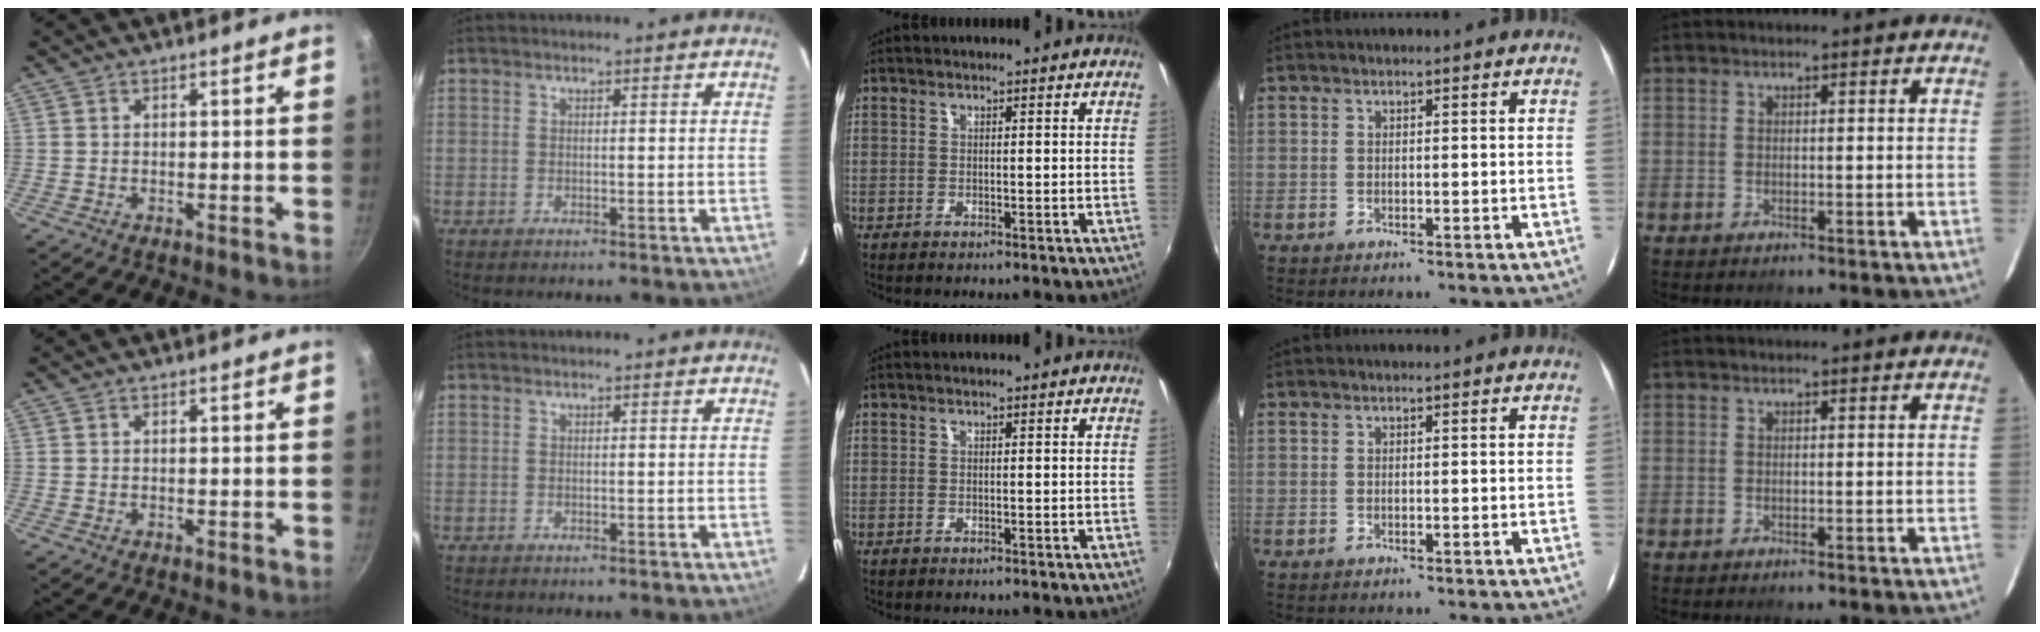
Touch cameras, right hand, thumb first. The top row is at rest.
{}